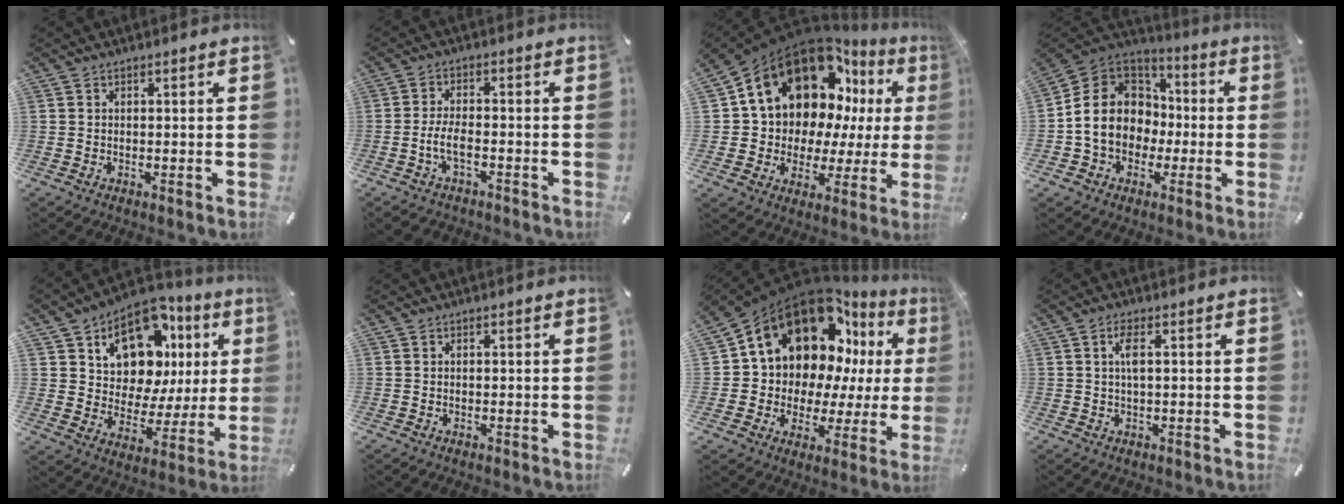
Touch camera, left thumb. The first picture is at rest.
{"total": 5.1, "force": [-2.2, 2.3, 4.0], "torque": [-0.088, 0.009, -0.044]}
{"total": 18.3, "force": [10.0, 12.6, 8.6], "torque": [-0.134, -0.083, 0.183]}
{"total": 14.5, "force": [-2.5, 12.8, 6.3], "torque": [-0.131, 0.027, -0.042]}
{"total": 14.7, "force": [8.2, 9.6, 7.5], "torque": [-0.119, -0.057, 0.146]}
{"total": 0.0}
{"total": 17.5, "force": [9.9, 11.9, 8.2], "torque": [-0.133, -0.083, 0.179]}
{"total": 3.3, "force": [0.6, 0.7, 3.2], "torque": [-0.063, 0.003, 0.007]}